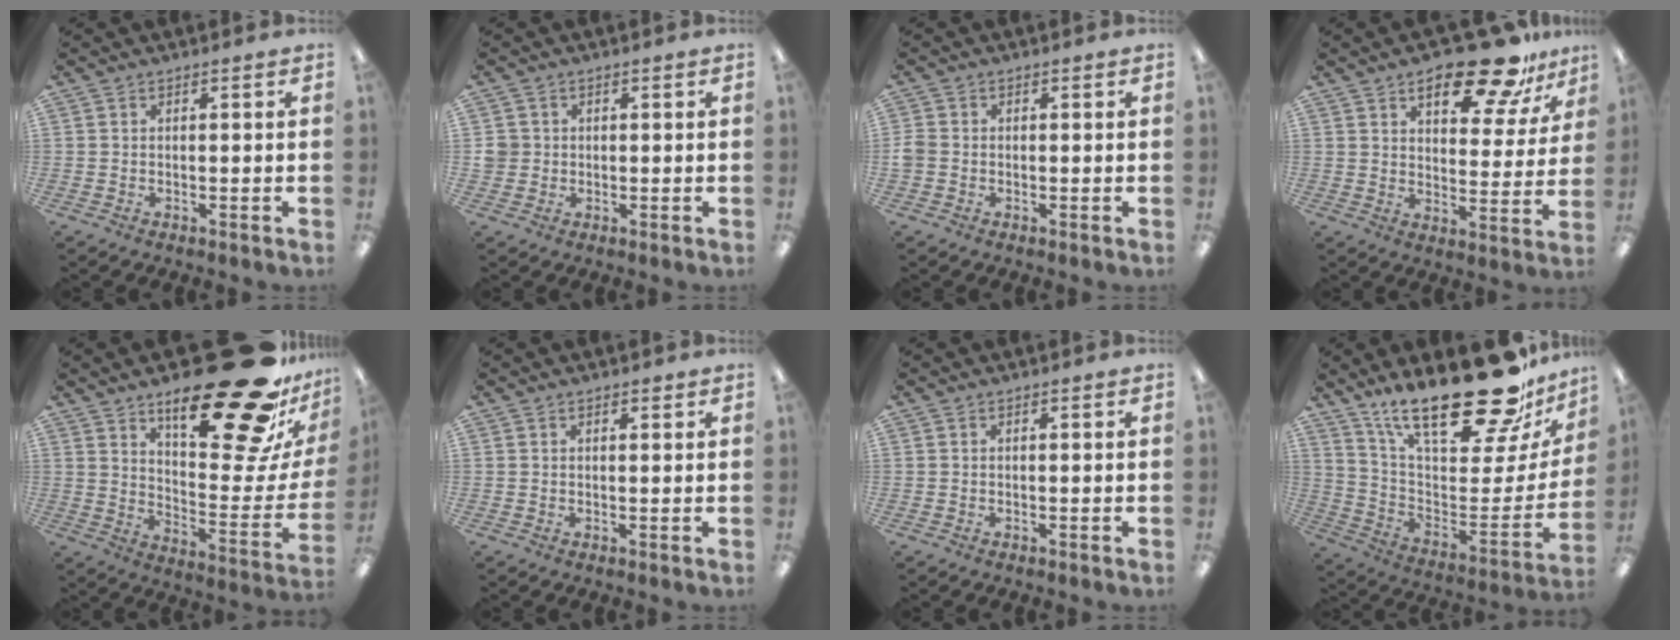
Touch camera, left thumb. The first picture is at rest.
{"total": 3.0, "force": [0.3, 3.0, 0.5], "torque": [-0.014, 0.006, 0.005]}
{"total": 2.3, "force": [-0.4, 2.0, 1.1], "torque": [-0.018, 0.005, -0.007]}
{"total": 17.7, "force": [12.1, 6.8, 11.0], "torque": [-0.147, -0.069, 0.196]}
{"total": 29.2, "force": [19.2, 9.8, 19.6], "torque": [-0.255, -0.131, 0.309]}
{"total": 1.0, "force": [0.7, 0.4, 0.5], "torque": [-0.003, -0.003, 0.012]}
{"total": 0.0}
{"total": 27.7, "force": [20.7, 9.0, 16.1], "torque": [-0.235, -0.146, 0.348]}